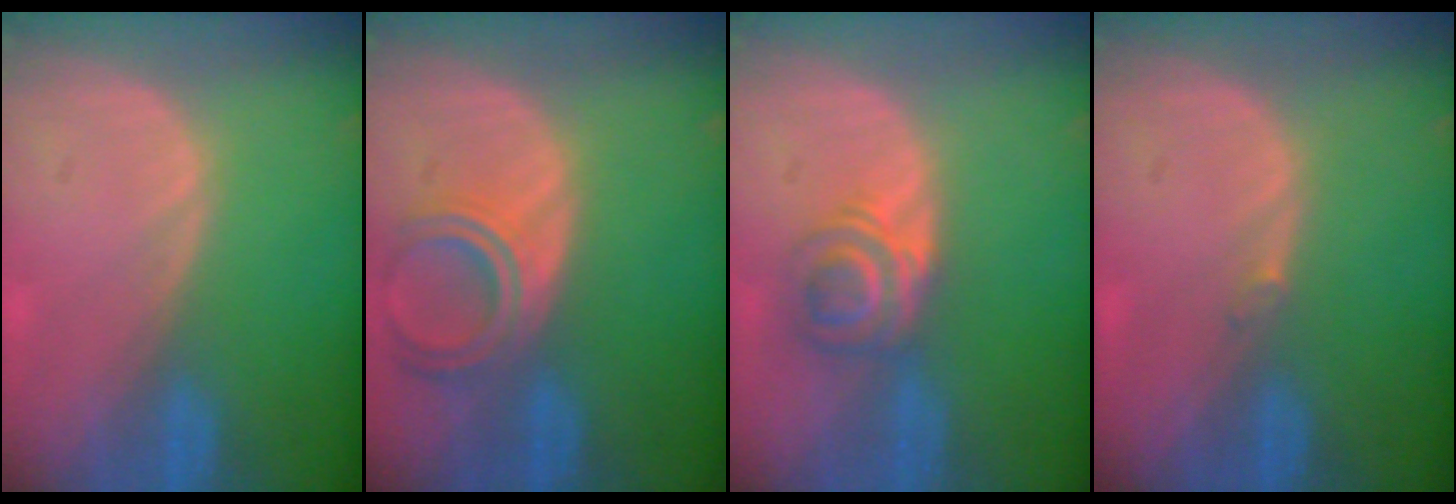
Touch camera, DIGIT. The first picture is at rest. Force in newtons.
{"total": 6.3, "press": 5.6, "slide": 2.8}
{"total": 5.9, "press": 4.9, "slide": 3.2}
{"total": 0.5, "press": 0.5, "slide": 0.1}